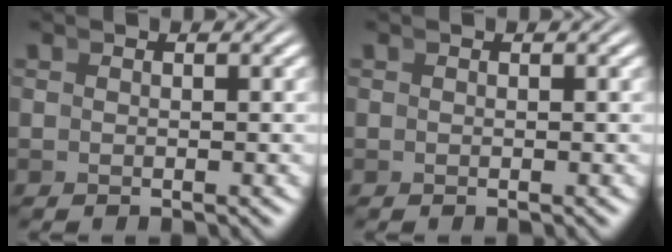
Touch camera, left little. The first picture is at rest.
{"total": 0.0}